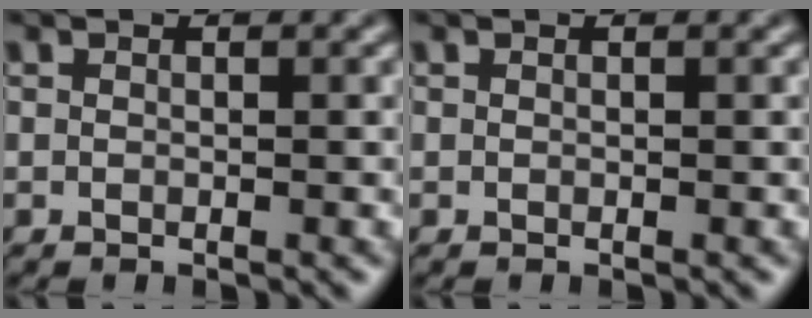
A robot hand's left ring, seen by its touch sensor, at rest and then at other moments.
{"total": 0.0}